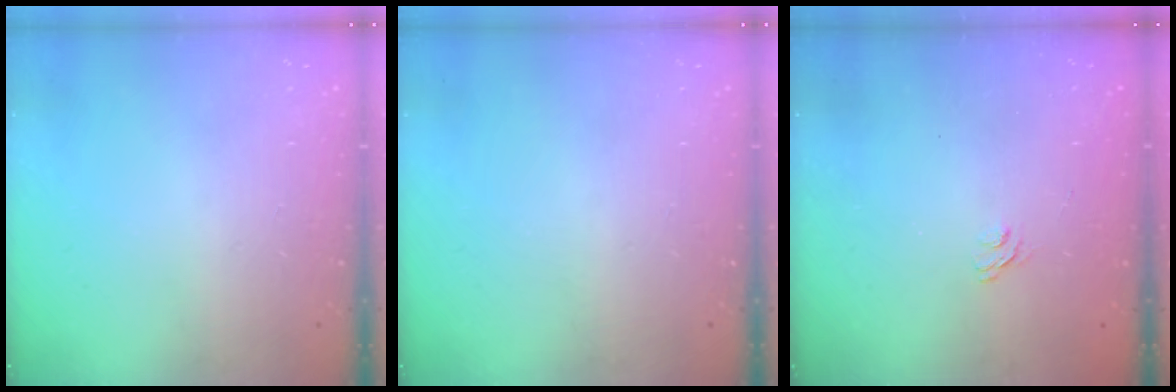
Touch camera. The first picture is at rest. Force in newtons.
{"total": 0.0}
{"total": 3.1, "press": 2.8, "slide": 1.3}